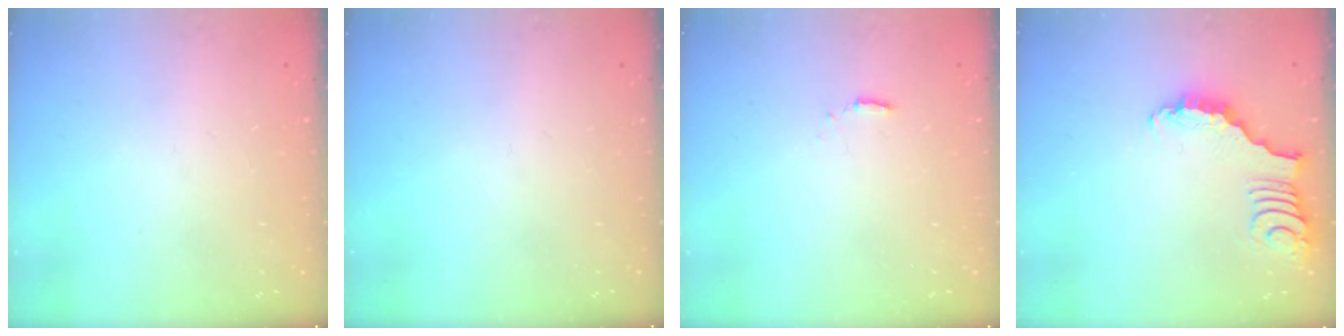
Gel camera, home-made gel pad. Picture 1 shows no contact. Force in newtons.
{"total": 0.0}
{"total": 1.3, "press": 1.3, "slide": 0.3}
{"total": 2.9, "press": 2.8, "slide": 0.4}